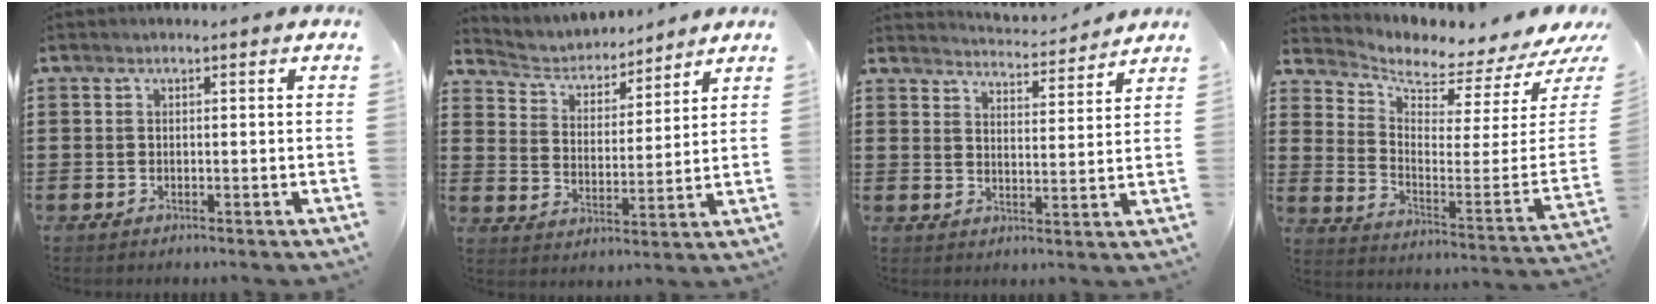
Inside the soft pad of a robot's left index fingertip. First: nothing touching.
{"total": 4.0, "force": [3.9, 0.9, 0.1], "torque": [-0.028, -0.029, 0.064]}
{"total": 3.9, "force": [3.9, -0.6, 0.3], "torque": [-0.015, -0.035, 0.064]}
{"total": 3.0, "force": [2.8, 0.4, 0.9], "torque": [-0.034, -0.052, 0.042]}